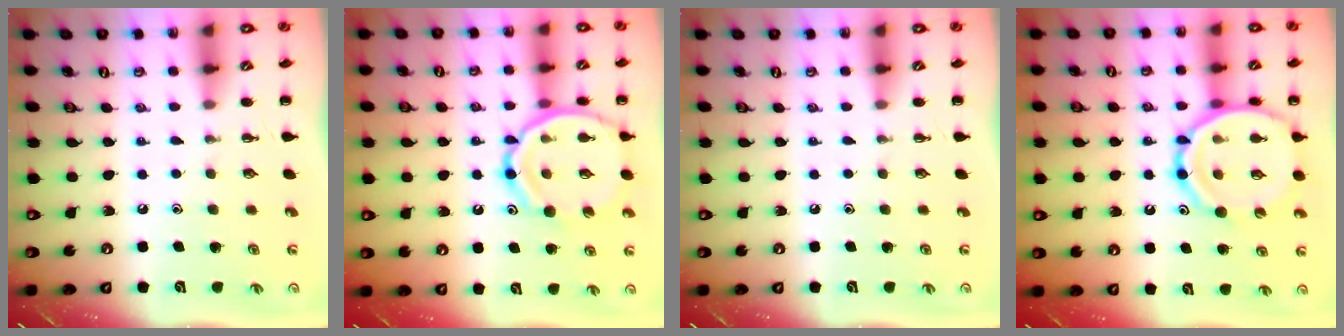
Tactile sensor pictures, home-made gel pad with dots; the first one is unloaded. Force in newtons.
{"total": 16.3, "press": 16.1, "slide": 2.5}
{"total": 0.0}
{"total": 17.6, "press": 17.3, "slide": 3.0}